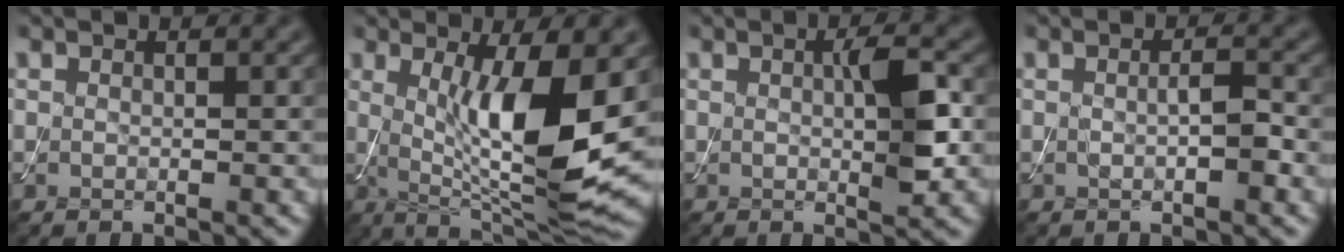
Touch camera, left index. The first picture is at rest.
{"total": 10.4, "force": [0.8, 2.6, 10.1], "torque": [-0.160, -0.021, 0.024]}
{"total": 3.7, "force": [0.3, 0.7, 3.6], "torque": [-0.060, -0.001, 0.004]}
{"total": 1.8, "force": [-0.1, 0.4, 1.8], "torque": [-0.031, 0.001, -0.002]}